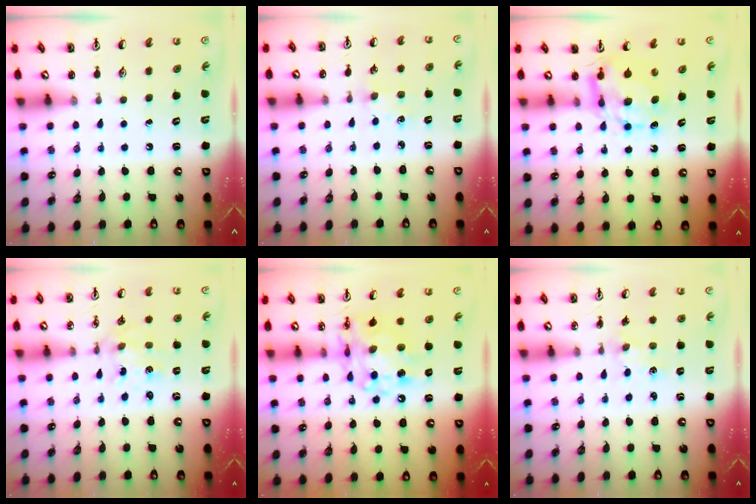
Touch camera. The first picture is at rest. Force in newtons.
{"total": 1.1, "press": 1.0, "slide": 0.2}
{"total": 7.7, "press": 7.6, "slide": 0.6}
{"total": 1.0, "press": 1.0, "slide": 0.2}
{"total": 13.6, "press": 13.5, "slide": 1.0}
{"total": 0.7, "press": 0.7, "slide": 0.1}